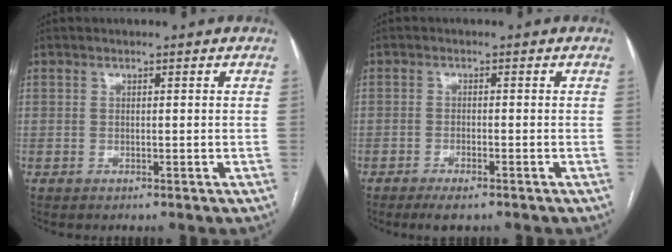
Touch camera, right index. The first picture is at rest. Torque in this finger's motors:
{"motor_torque": [0.30, -0.08, 0.12, 0.02]}